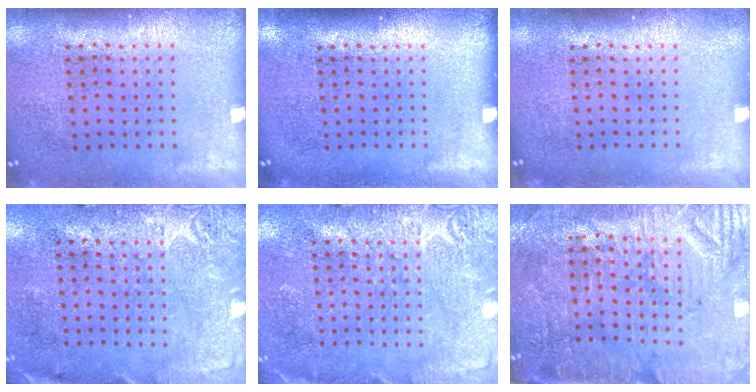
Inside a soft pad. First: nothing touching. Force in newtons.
{"total": 0.0}
{"total": 0.6, "press": 0.6, "slide": 0.1}
{"total": 2.8, "press": 2.2, "slide": 1.7}
{"total": 2.7, "press": 2.7, "slide": 0.4}
{"total": 3.7, "press": 3.3, "slide": 1.6}